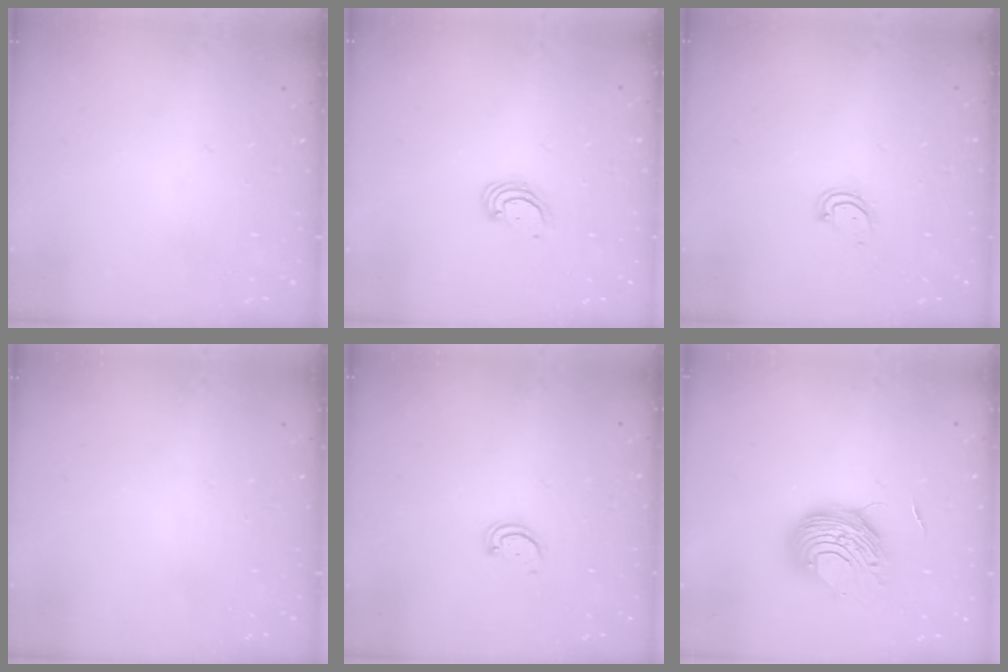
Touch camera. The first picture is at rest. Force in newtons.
{"total": 2.4, "press": 2.4, "slide": 0.2}
{"total": 3.8, "press": 3.8, "slide": 0.4}
{"total": 0.0}
{"total": 2.2, "press": 2.2, "slide": 0.2}
{"total": 9.6, "press": 9.5, "slide": 0.7}